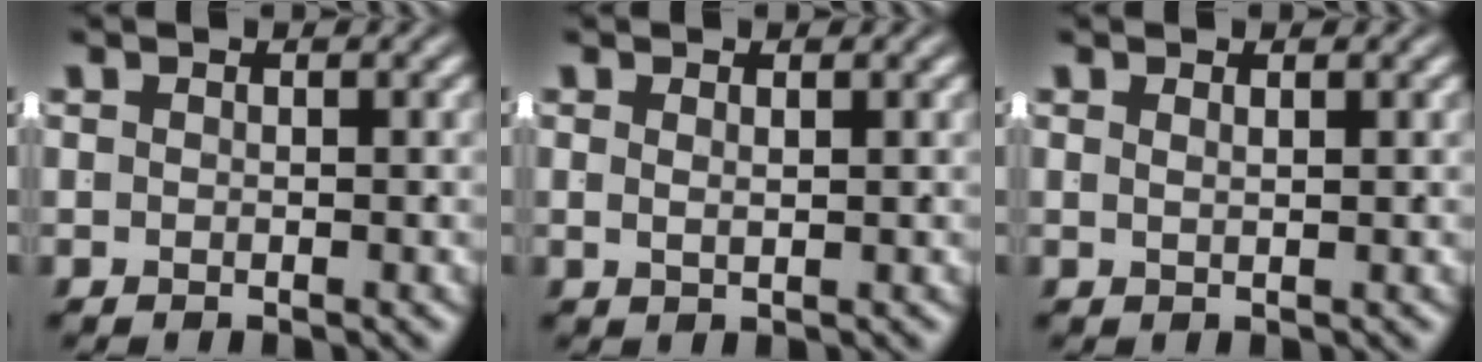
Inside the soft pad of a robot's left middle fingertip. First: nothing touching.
{"total": 1.0, "force": [0.4, -0.9, 0.4], "torque": [-0.001, -0.008, 0.016]}
{"total": 1.3, "force": [0.4, -1.2, 0.2], "torque": [0.006, -0.005, 0.014]}